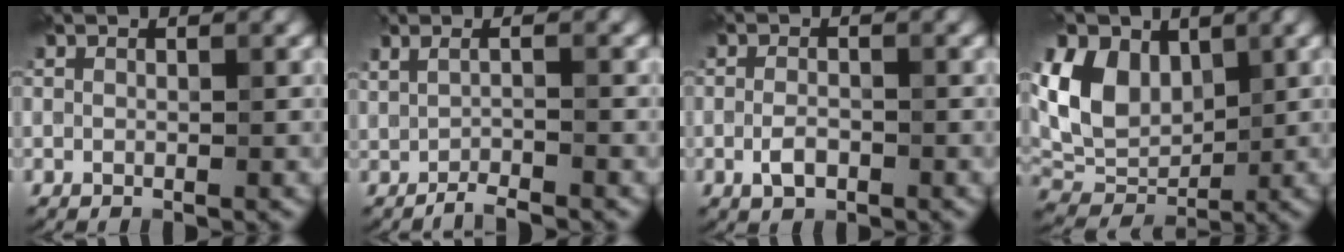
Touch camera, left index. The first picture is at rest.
{"total": 2.1, "force": [-0.9, 0.4, 1.9], "torque": [-0.029, -0.003, -0.022]}
{"total": 1.9, "force": [-0.8, 1.0, 1.5], "torque": [-0.028, 0.000, -0.018]}
{"total": 8.5, "force": [2.7, 6.1, 5.4], "torque": [-0.121, 0.002, 0.043]}